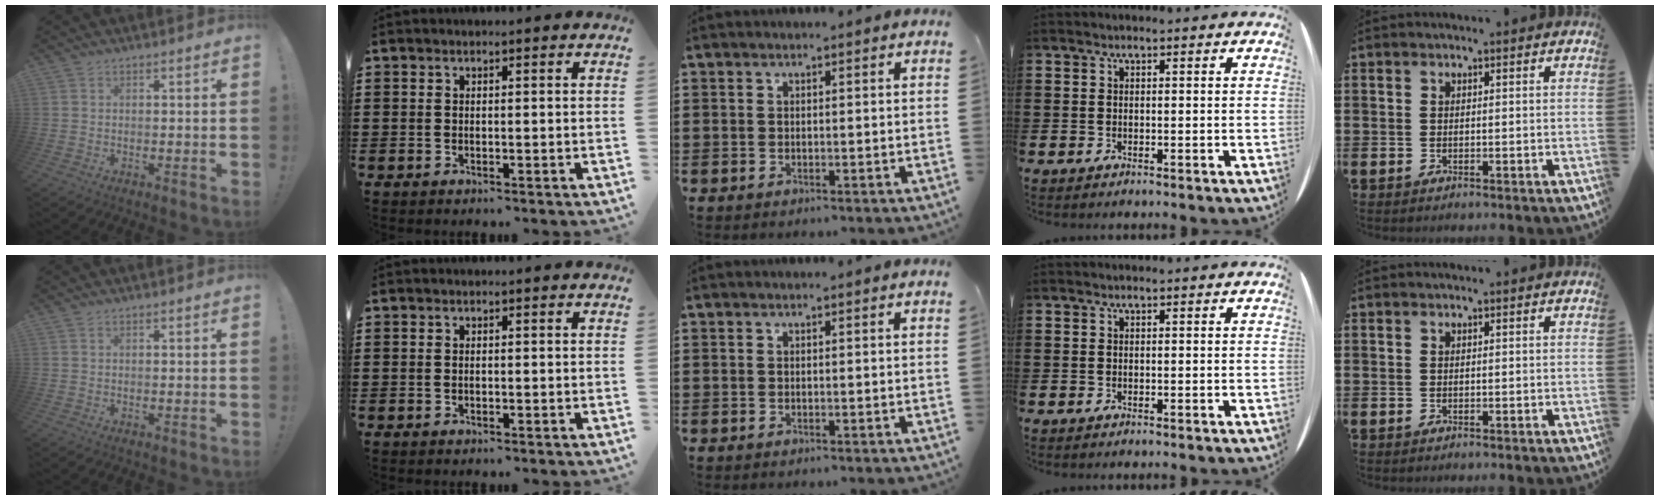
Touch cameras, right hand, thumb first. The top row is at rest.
{}